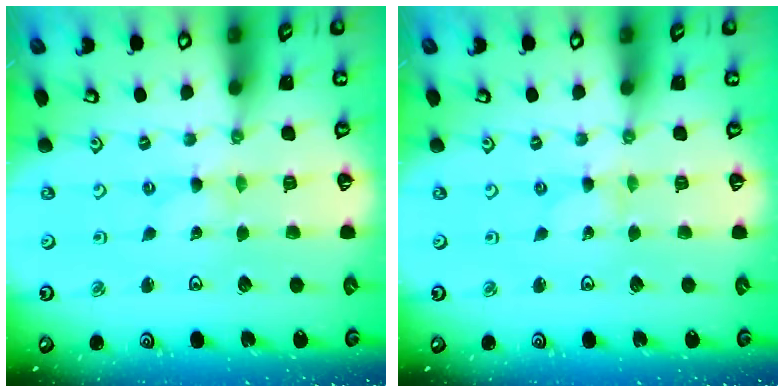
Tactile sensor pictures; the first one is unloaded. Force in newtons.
{"total": 0.0}